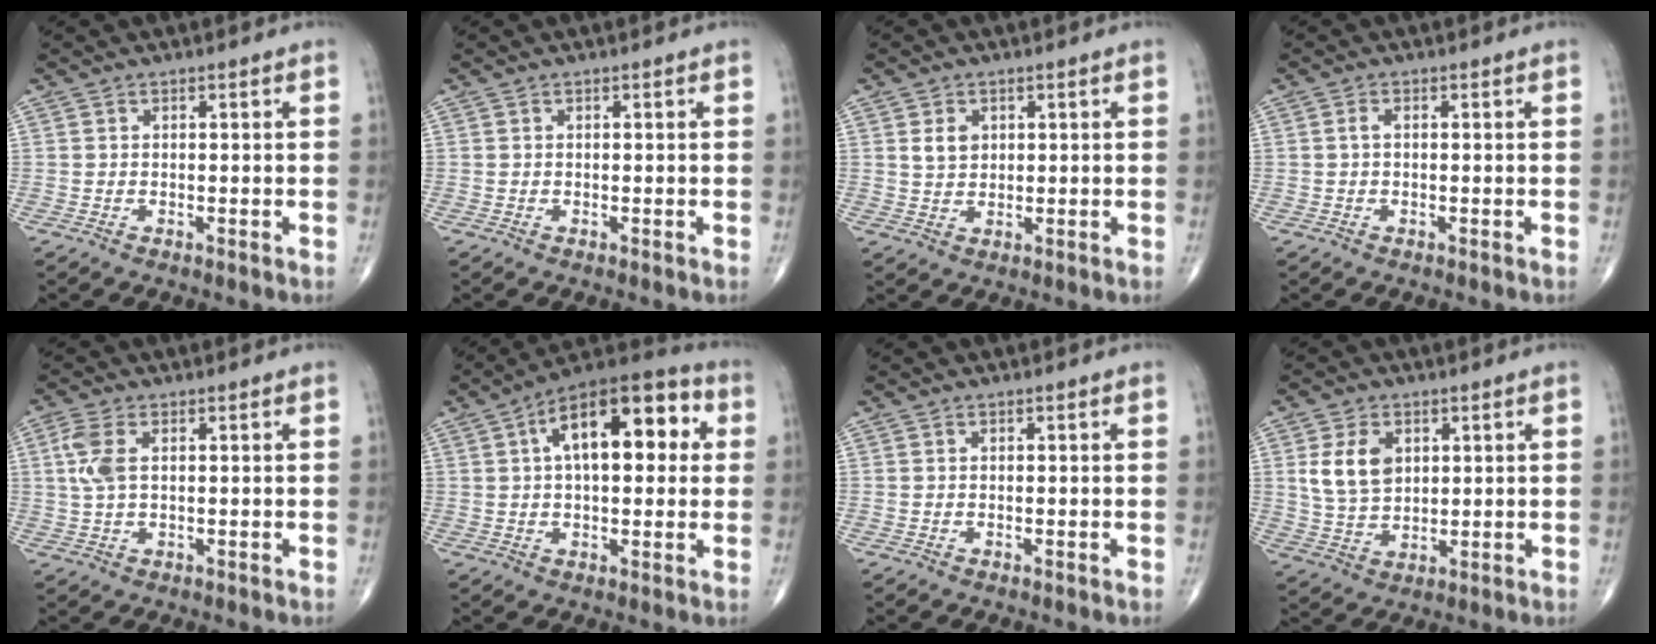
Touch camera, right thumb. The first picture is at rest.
{"total": 0.0}
{"total": 3.4, "force": [1.1, 2.6, 1.9], "torque": [-0.021, -0.006, 0.023]}
{"total": 1.1, "force": [0.1, 0.6, 1.0], "torque": [-0.015, 0.004, -0.002]}
{"total": 5.3, "force": [1.2, 2.7, 4.4], "torque": [-0.116, 0.010, 0.024]}
{"total": 18.6, "force": [4.5, 9.1, 15.6], "torque": [-0.207, 0.029, 0.057]}
{"total": 0.0}
{"total": 9.0, "force": [2.9, 6.4, 5.6], "torque": [-0.082, -0.014, 0.065]}